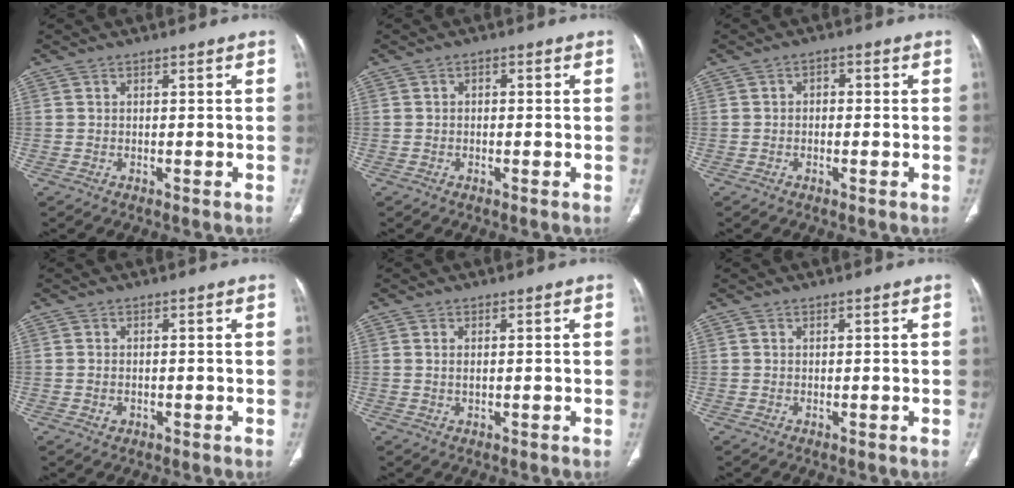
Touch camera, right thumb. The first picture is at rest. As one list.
[{"total": 1.1, "force": [0.0, 0.8, 0.6], "torque": [-0.004, 0.005, -0.005]}, {"total": 1.8, "force": [-0.1, 1.4, 1.1], "torque": [-0.007, 0.008, -0.008]}, {"total": 1.3, "force": [-0.3, 1.0, 0.7], "torque": [-0.014, 0.006, -0.001]}, {"total": 1.1, "force": [0.2, 0.5, 0.9], "torque": [-0.024, 0.002, 0.007]}, {"total": 0.0}]